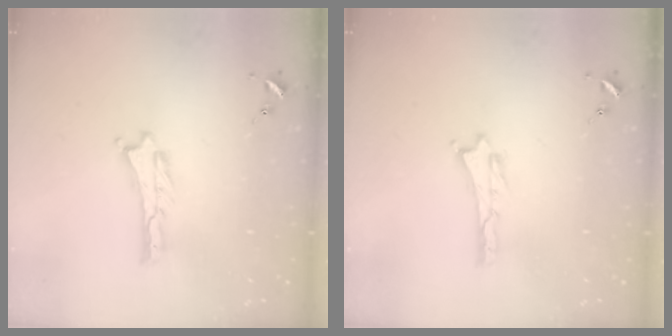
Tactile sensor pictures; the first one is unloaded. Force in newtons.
{"total": 0.0}